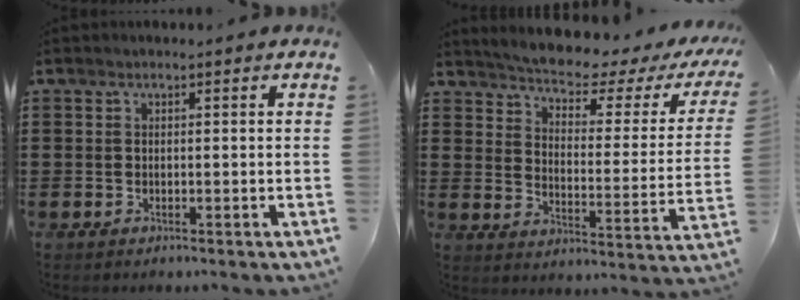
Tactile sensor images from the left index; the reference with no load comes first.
{"total": 3.4, "force": [3.0, 0.1, 1.6], "torque": [-0.053, -0.030, 0.041]}